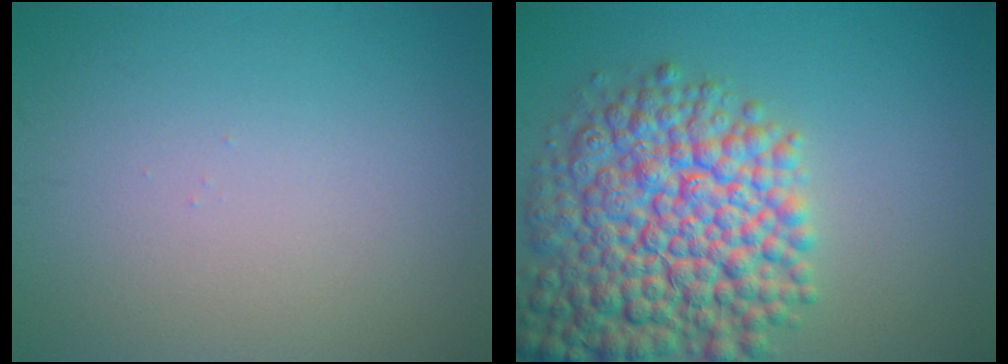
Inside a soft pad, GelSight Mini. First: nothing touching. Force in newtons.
{"total": 11.7, "press": 11.7, "slide": 0.5}